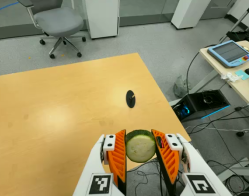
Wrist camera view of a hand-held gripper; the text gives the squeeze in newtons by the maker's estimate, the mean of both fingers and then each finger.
{"total": 11.2, "left": 10.0, "right": 12.4}